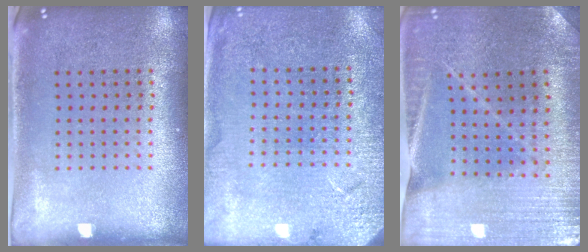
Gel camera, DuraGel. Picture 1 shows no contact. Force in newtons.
{"total": 2.7, "press": 2.7, "slide": 0.1}
{"total": 1.7, "press": 1.7, "slide": 0.1}